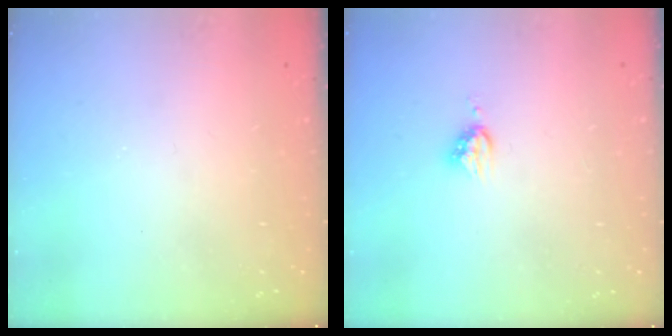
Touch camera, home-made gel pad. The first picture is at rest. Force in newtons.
{"total": 5.4, "press": 5.4, "slide": 0.4}